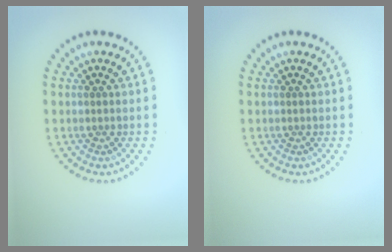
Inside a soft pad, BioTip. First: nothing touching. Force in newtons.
{"total": 0.0}